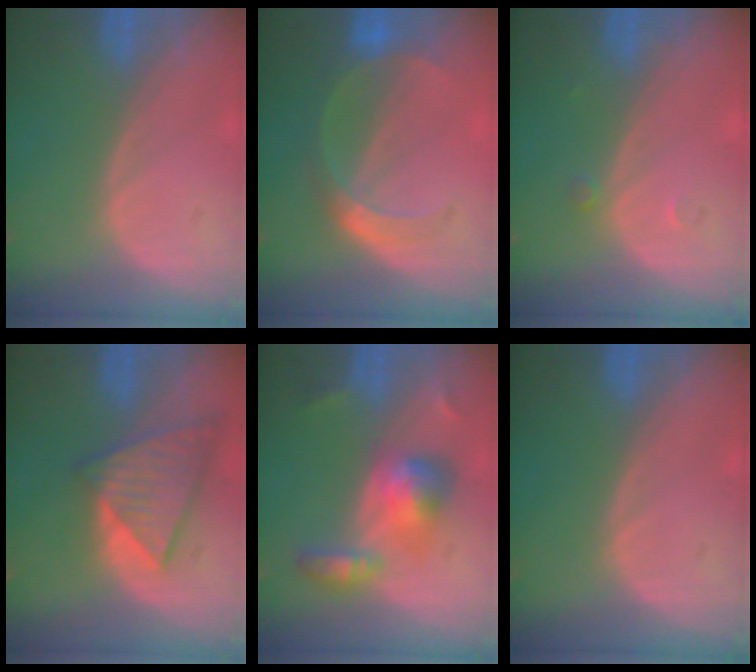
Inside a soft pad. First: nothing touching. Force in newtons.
{"total": 5.6, "press": 5.3, "slide": 1.9}
{"total": 0.8, "press": 0.8, "slide": 0.1}
{"total": 8.8, "press": 7.6, "slide": 4.3}
{"total": 6.0, "press": 6.0, "slide": 0.8}
{"total": 0.0}